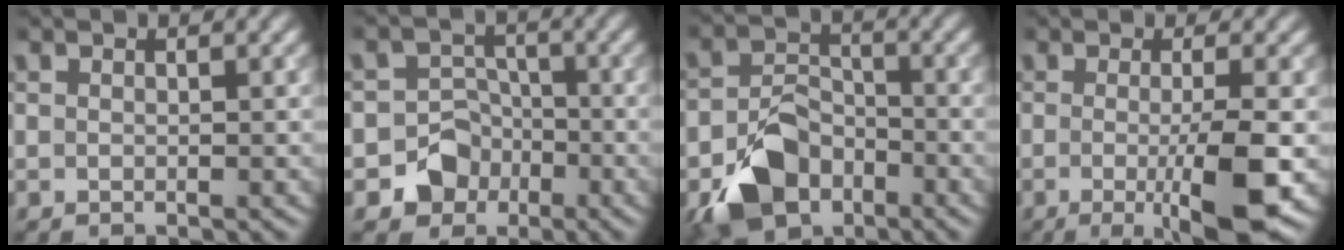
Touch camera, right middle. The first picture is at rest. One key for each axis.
{"total": 4.0, "fx": -1.9, "fy": 3.4, "fz": 0.7, "tx": 0.019, "ty": 0.012, "tz": -0.043}
{"total": 6.4, "fx": -3.6, "fy": 4.2, "fz": 3.3, "tx": -0.059, "ty": -0.008, "tz": -0.067}
{"total": 7.0, "fx": -1.4, "fy": 1.4, "fz": 6.7, "tx": -0.098, "ty": -0.013, "tz": -0.019}